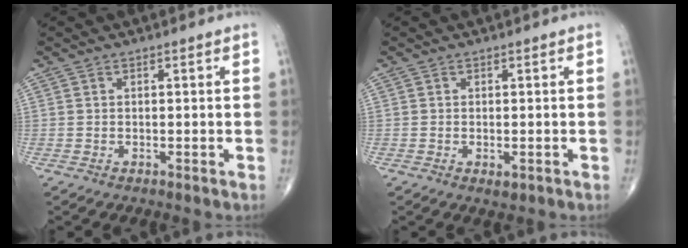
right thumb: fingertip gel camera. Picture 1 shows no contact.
{"total": 1.4, "force": [-0.5, 0.6, 1.2], "torque": [-0.016, -0.003, -0.004]}